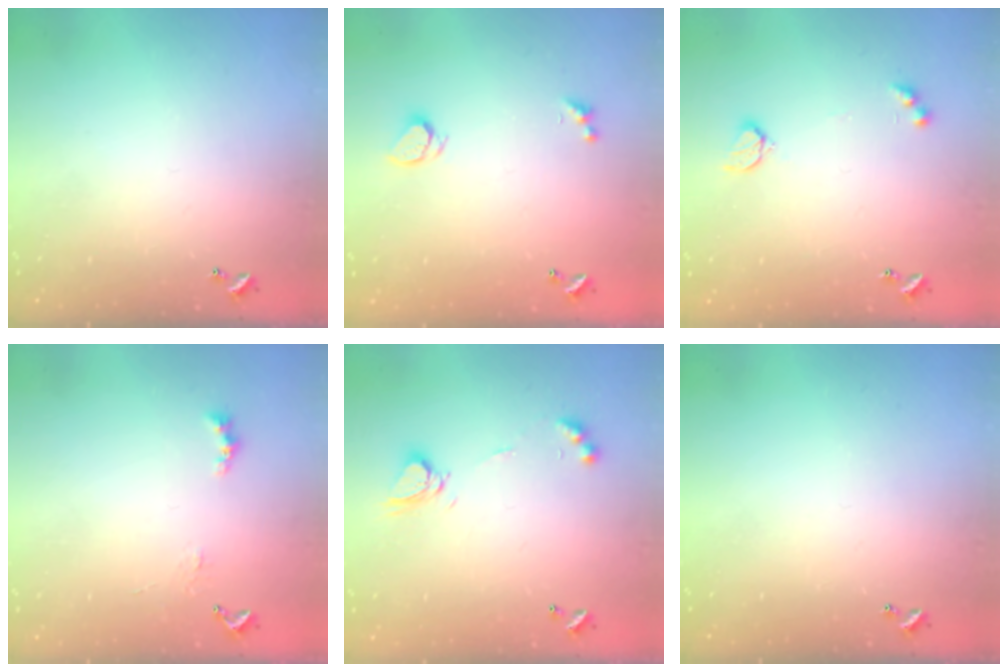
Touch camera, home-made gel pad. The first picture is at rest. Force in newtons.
{"total": 1.8, "press": 1.7, "slide": 0.3}
{"total": 4.0, "press": 4.0, "slide": 0.6}
{"total": 2.0, "press": 1.9, "slide": 0.6}
{"total": 7.0, "press": 7.0, "slide": 0.2}
{"total": 0.0}